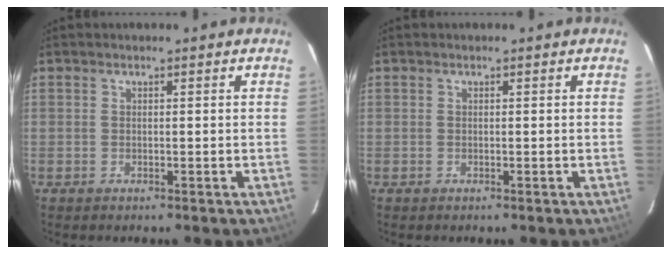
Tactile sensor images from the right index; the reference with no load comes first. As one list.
[{"total": 0.0}]